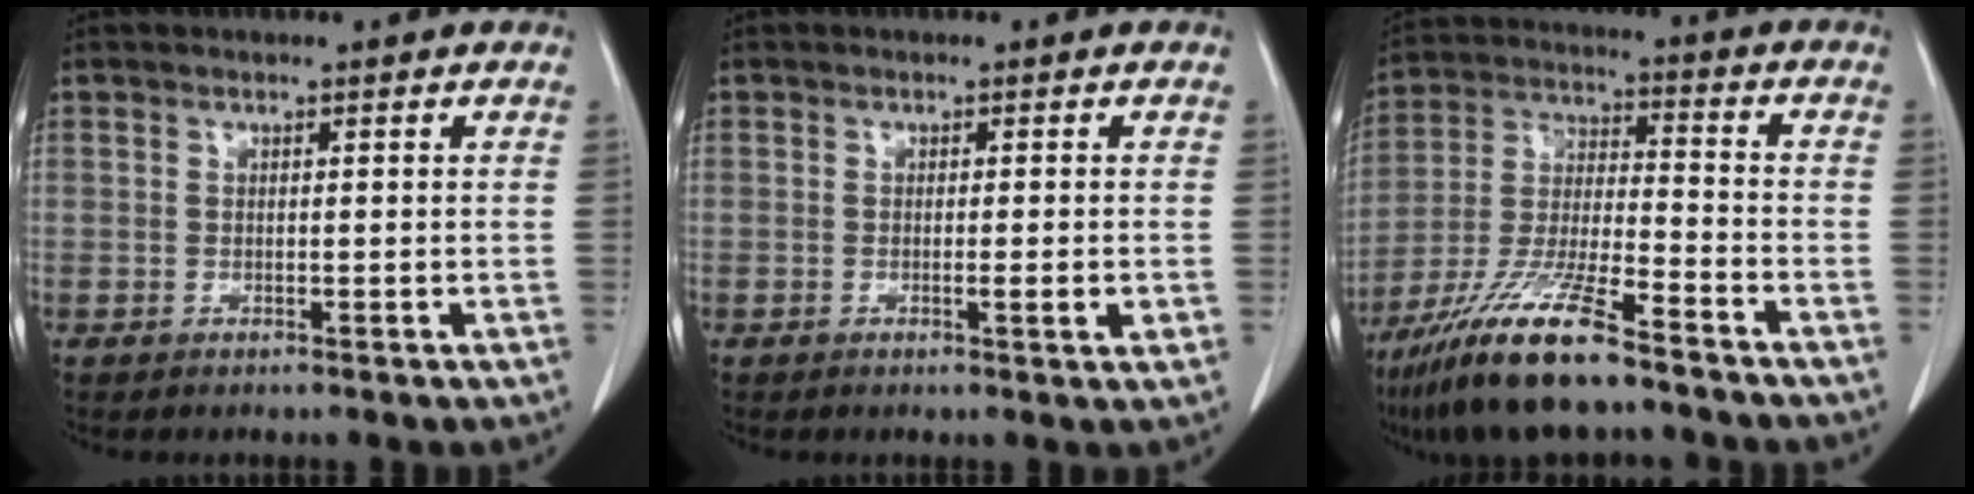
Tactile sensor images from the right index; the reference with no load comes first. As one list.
[{"total": 2.1, "force": [-0.3, 0.1, 2.1], "torque": [-0.030, -0.002, -0.004]}, {"total": 14.8, "force": [-10.8, 1.8, 10.0], "torque": [-0.212, -0.025, -0.201]}]